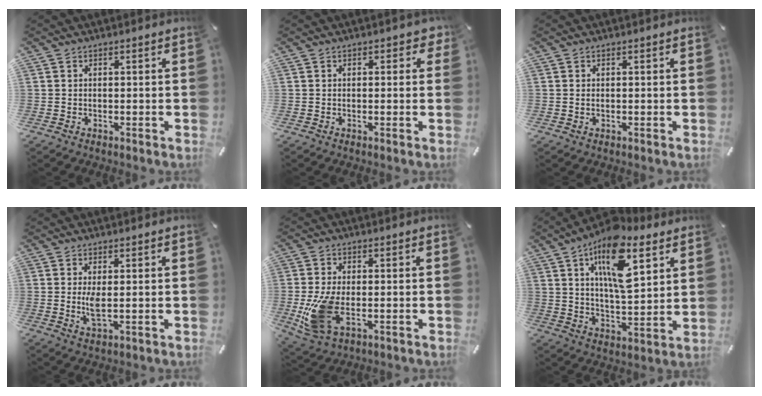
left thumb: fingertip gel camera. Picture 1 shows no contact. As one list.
[{"total": 1.7, "force": [0.3, 1.2, 1.1], "torque": [-0.006, 0.002, 0.000]}, {"total": 0.6, "force": [0.0, 0.3, 0.5], "torque": [-0.011, 0.001, -0.002]}, {"total": 4.3, "force": [0.2, 1.3, 4.1], "torque": [-0.084, -0.009, -0.003]}, {"total": 10.9, "force": [-1.4, 6.0, 8.9], "torque": [-0.194, -0.019, -0.018]}, {"total": 17.1, "force": [8.9, 7.4, 12.6], "torque": [-0.208, -0.025, 0.150]}]